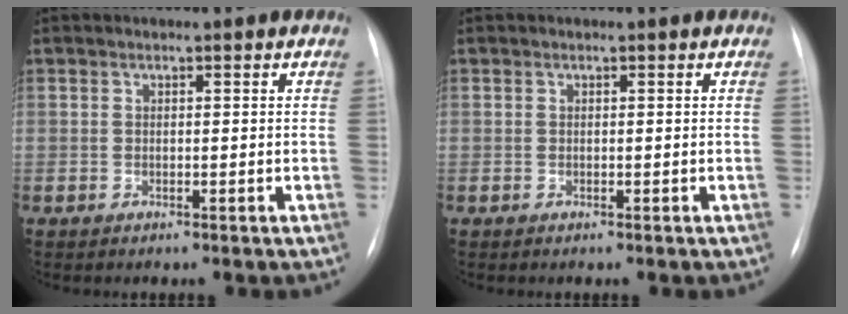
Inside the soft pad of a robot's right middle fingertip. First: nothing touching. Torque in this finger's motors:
{"motor_torque": [0.01, -0.01, -0.01, 0.00]}